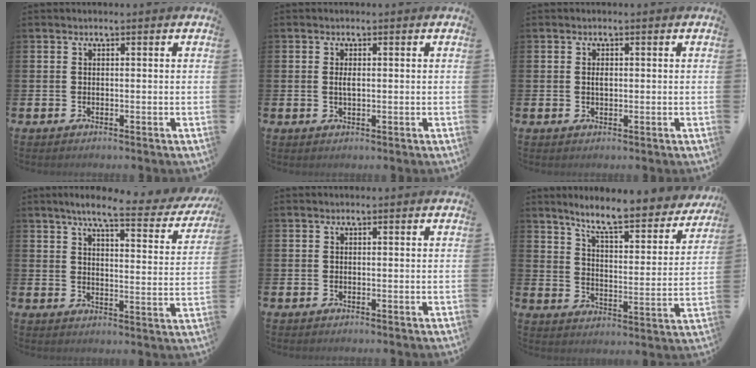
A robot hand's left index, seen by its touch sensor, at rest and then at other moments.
{"total": 1.3, "force": [0.1, 0.5, 1.2], "torque": [-0.022, 0.003, -0.001]}
{"total": 1.0, "force": [0.1, 0.5, 0.9], "torque": [-0.015, 0.003, -0.001]}
{"total": 6.6, "force": [5.5, 0.8, 3.5], "torque": [-0.076, -0.030, 0.087]}
{"total": 0.0}
{"total": 8.1, "force": [7.4, 0.9, 3.2], "torque": [-0.080, -0.056, 0.124]}